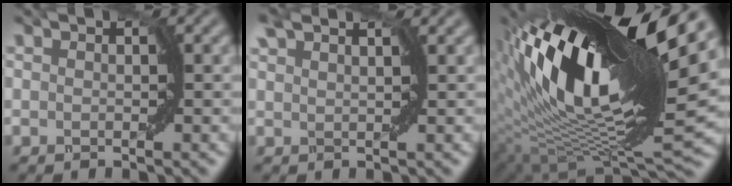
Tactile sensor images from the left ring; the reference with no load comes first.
{"total": 1.4, "force": [1.2, -0.2, 0.5], "torque": [-0.012, 0.003, 0.019]}
{"total": 16.8, "force": [6.1, 4.7, 14.9], "torque": [-0.286, 0.004, 0.105]}